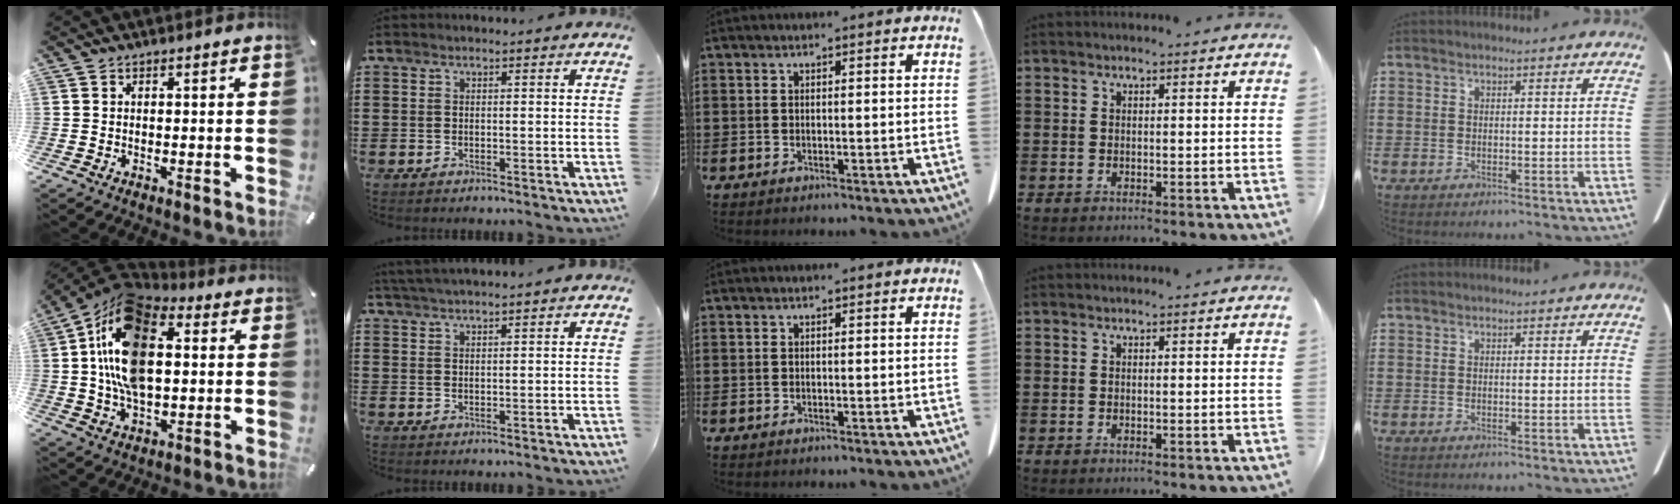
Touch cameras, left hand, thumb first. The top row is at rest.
{"thumb": {"total": 19.6, "force": [2.9, 12.0, 15.2], "torque": [-0.303, -0.001, 0.045]}, "index": {"total": 2.1, "force": [2.1, -0.3, 0.3], "torque": [-0.010, 0.001, 0.041]}}